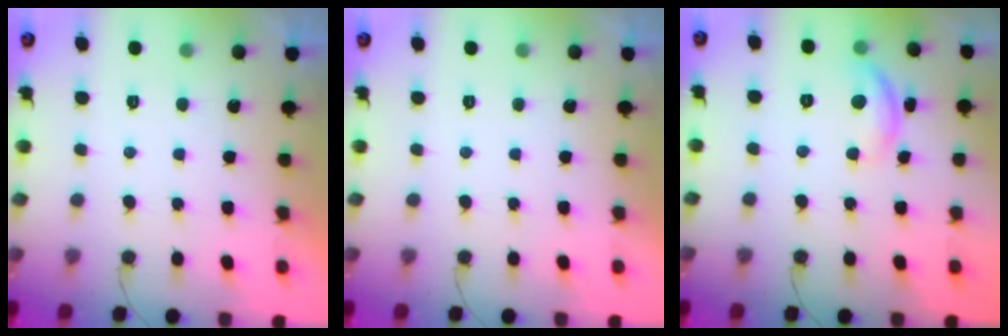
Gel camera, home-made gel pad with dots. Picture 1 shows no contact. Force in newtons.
{"total": 0.0}
{"total": 9.3, "press": 9.3, "slide": 0.6}